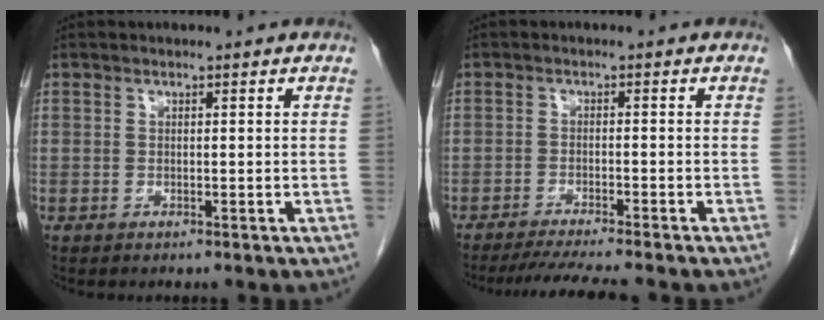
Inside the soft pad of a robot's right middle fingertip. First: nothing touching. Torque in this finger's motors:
{"motor_torque": [0.08, -0.07, 0.03, 0.04]}